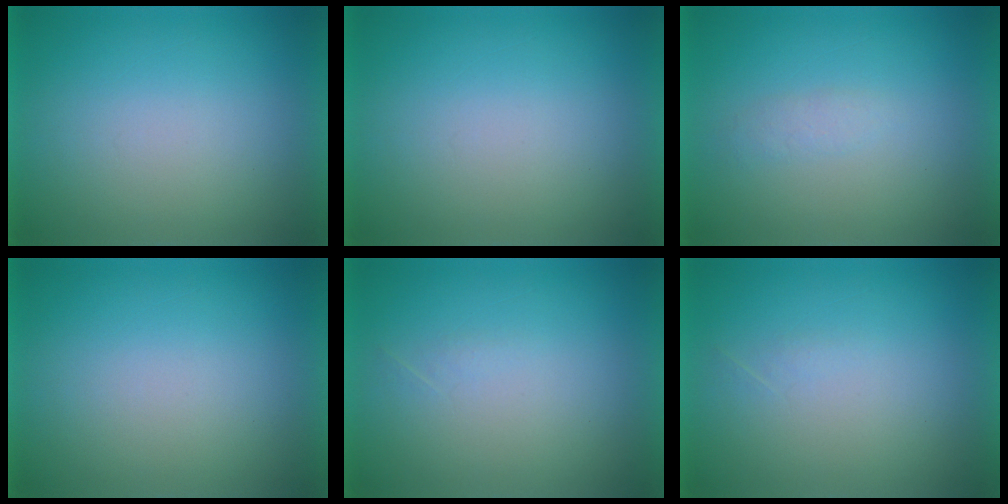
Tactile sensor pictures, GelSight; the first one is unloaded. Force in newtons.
{"total": 0.0}
{"total": 1.4}
{"total": 0.0}
{"total": 1.0}
{"total": 1.0}